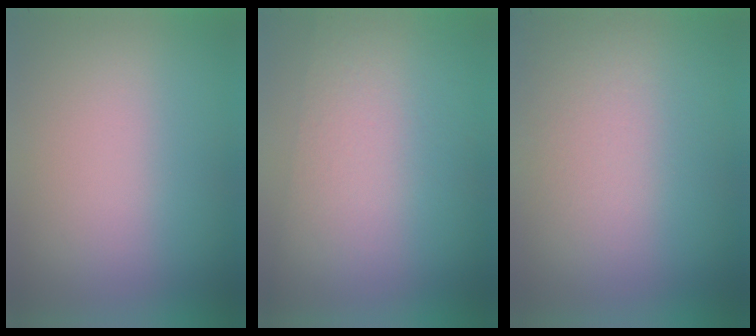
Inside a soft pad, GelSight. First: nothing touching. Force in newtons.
{"total": 2.8}
{"total": 2.3}